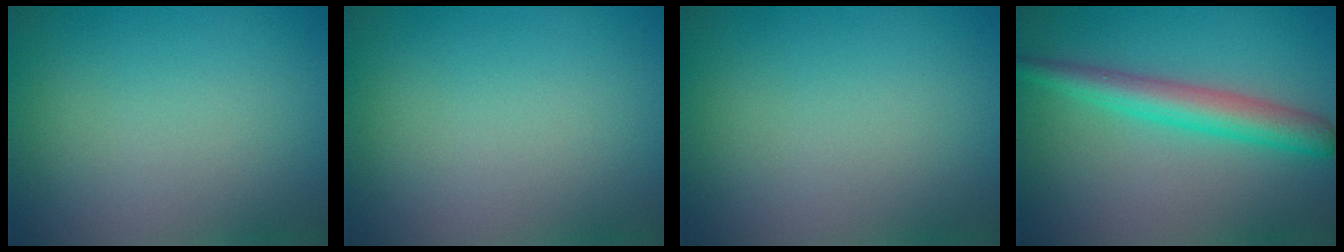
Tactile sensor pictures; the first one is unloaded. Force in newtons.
{"total": 0.0}
{"total": 0.0}
{"total": 4.2, "press": 4.2, "slide": 0.1}